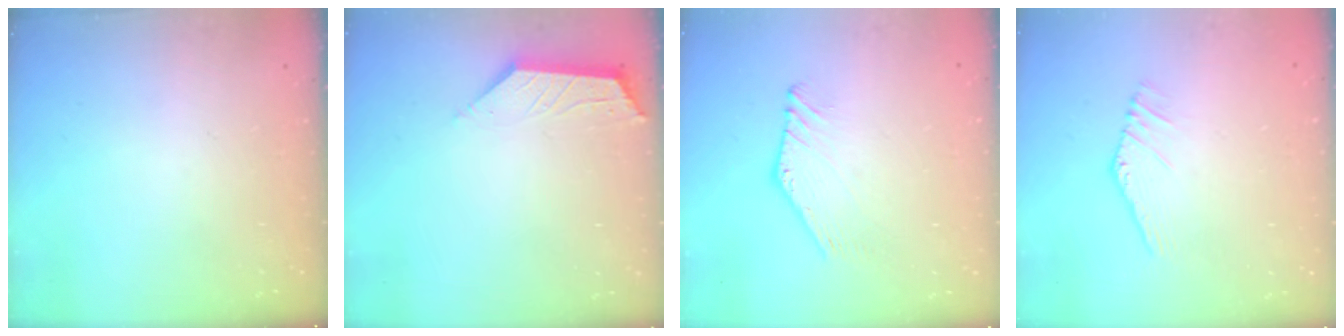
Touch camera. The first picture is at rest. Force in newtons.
{"total": 2.9, "press": 2.9, "slide": 0.5}
{"total": 2.2, "press": 2.2, "slide": 0.1}
{"total": 3.0, "press": 3.0, "slide": 0.1}